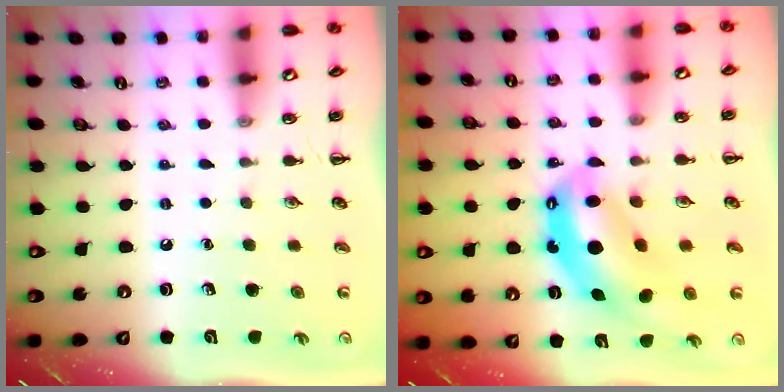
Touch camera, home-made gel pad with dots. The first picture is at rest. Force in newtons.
{"total": 11.5, "press": 11.1, "slide": 3.1}